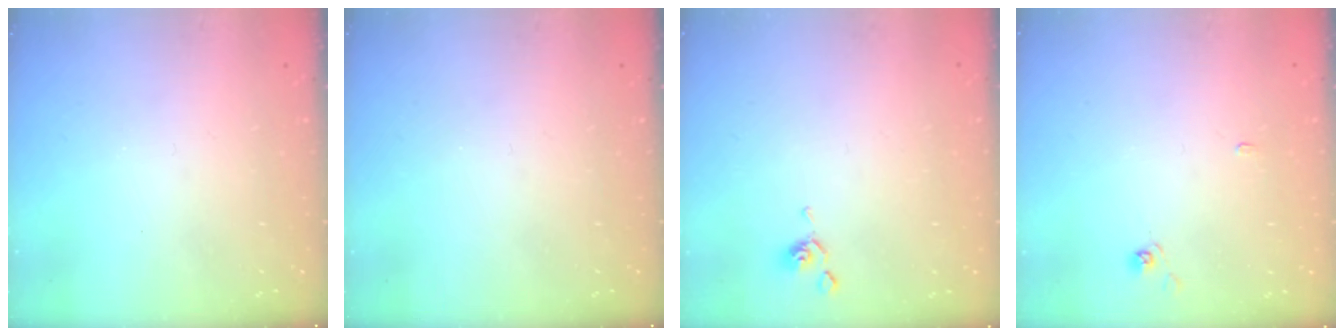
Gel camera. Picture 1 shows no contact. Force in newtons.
{"total": 0.0}
{"total": 1.8, "press": 1.8, "slide": 0.2}
{"total": 2.0, "press": 2.0, "slide": 0.2}